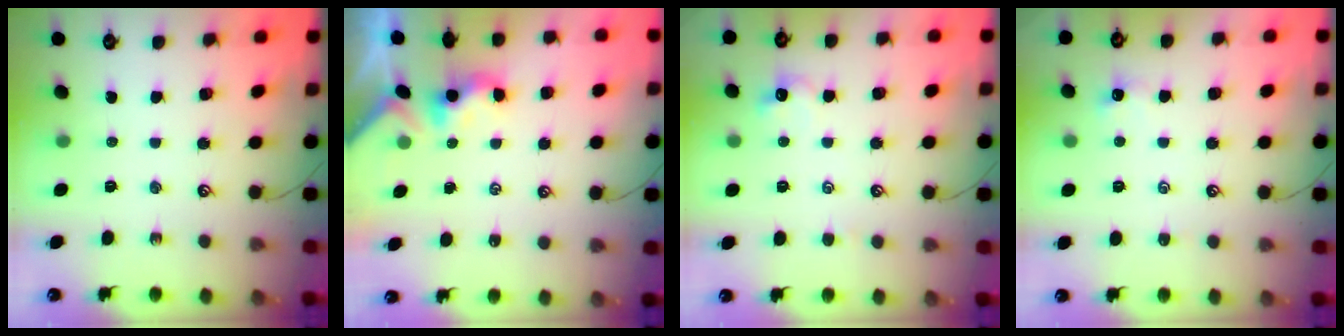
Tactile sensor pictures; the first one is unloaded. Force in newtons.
{"total": 0.0}
{"total": 2.4, "press": 2.4, "slide": 0.4}
{"total": 0.6, "press": 0.5, "slide": 0.4}